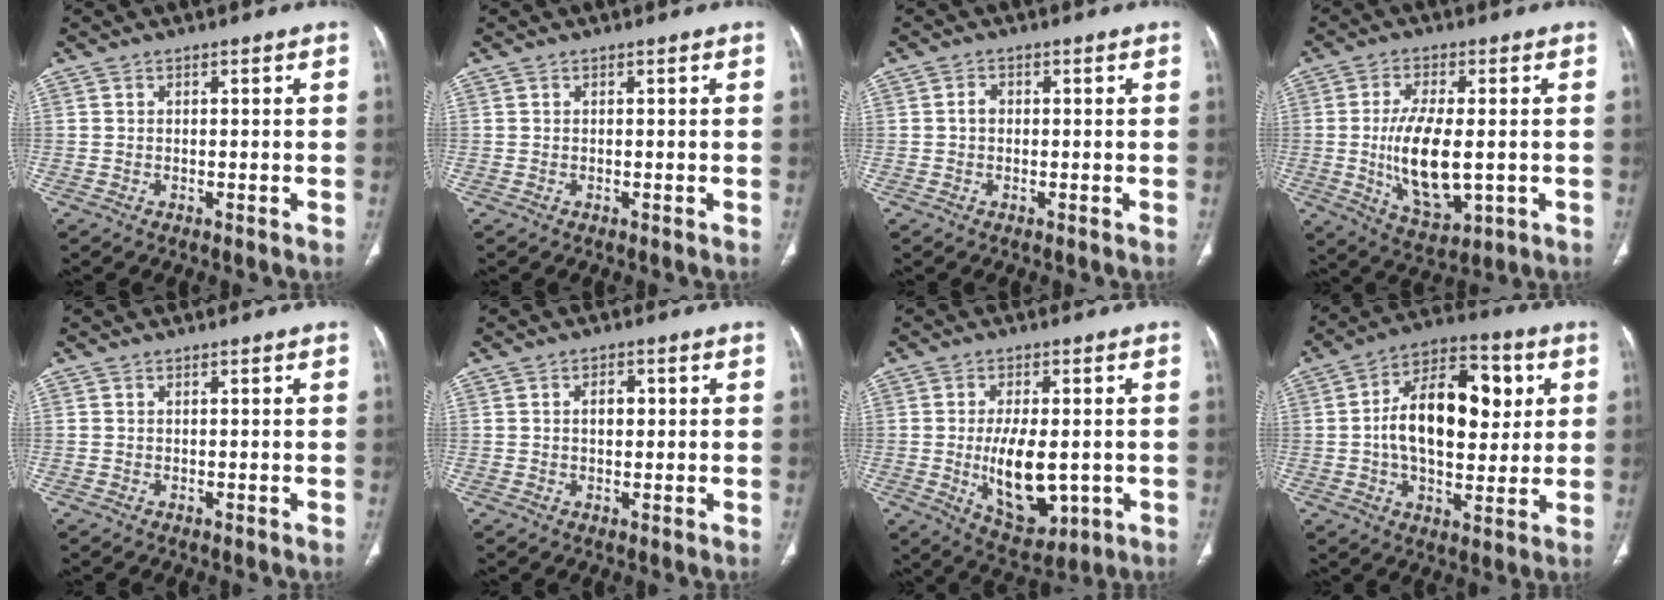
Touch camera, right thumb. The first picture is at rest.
{"total": 0.0}
{"total": 1.6, "force": [-0.1, 1.3, 1.0], "torque": [-0.012, 0.006, -0.003]}
{"total": 13.1, "force": [-1.0, 5.9, 11.6], "torque": [-0.212, -0.018, -0.007]}
{"total": 0.0}
{"total": 3.0, "force": [0.4, 1.9, 2.3], "torque": [-0.031, 0.005, 0.005]}
{"total": 12.5, "force": [-1.6, 6.3, 10.7], "torque": [-0.162, -0.014, -0.009]}
{"total": 19.1, "force": [2.7, 10.9, 15.4], "torque": [-0.217, 0.015, 0.039]}